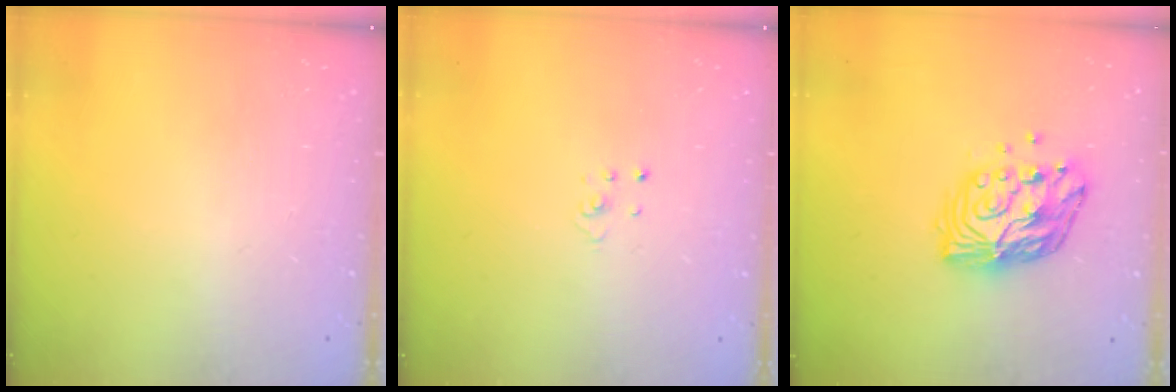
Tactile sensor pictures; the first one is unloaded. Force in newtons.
{"total": 1.1, "press": 1.1, "slide": 0.1}
{"total": 11.7, "press": 11.7, "slide": 0.8}